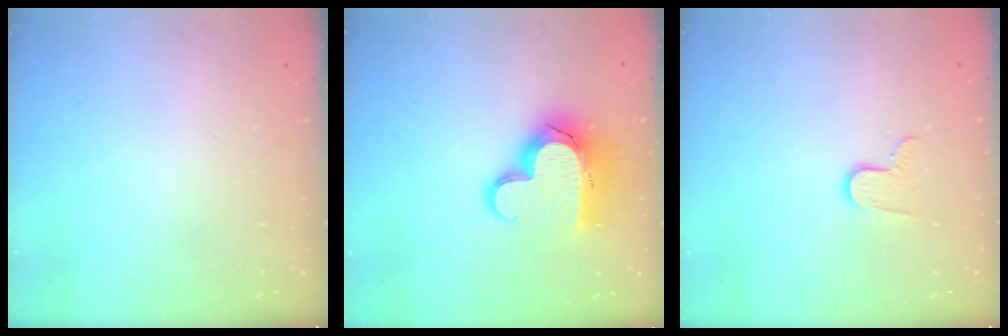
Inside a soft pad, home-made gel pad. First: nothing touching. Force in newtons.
{"total": 15.6, "press": 15.5, "slide": 1.3}
{"total": 6.4, "press": 6.4, "slide": 0.5}